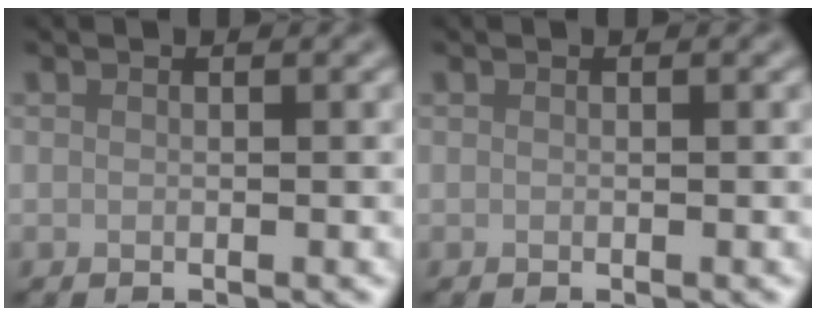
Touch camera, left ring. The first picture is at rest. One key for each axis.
{"total": 0.0}